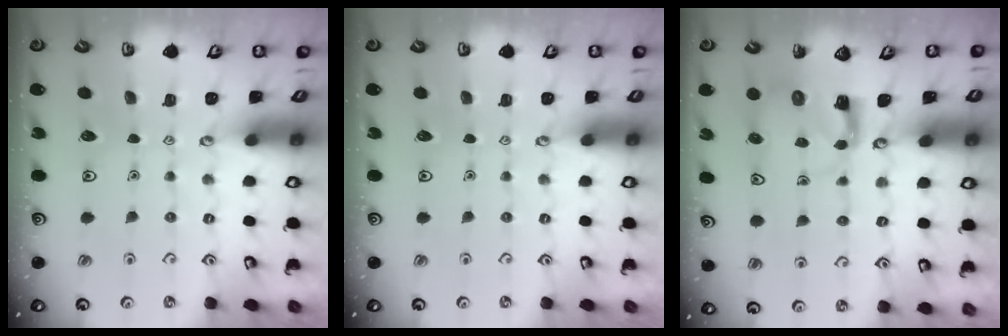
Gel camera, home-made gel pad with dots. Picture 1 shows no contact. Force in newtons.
{"total": 0.0}
{"total": 3.9, "press": 3.9, "slide": 0.7}